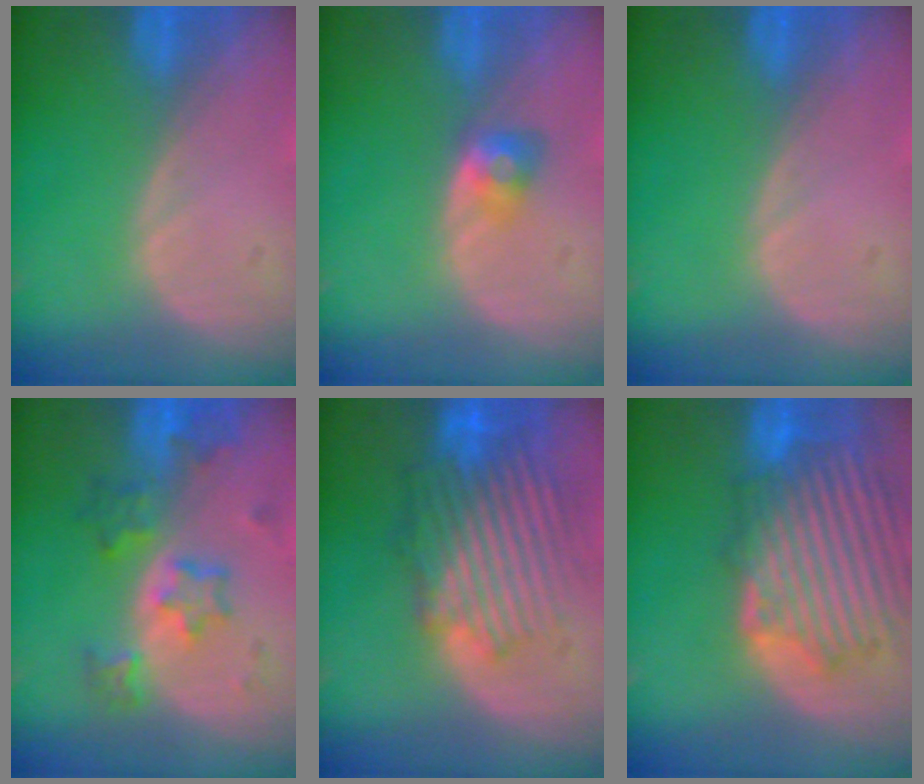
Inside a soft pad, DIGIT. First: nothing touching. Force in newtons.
{"total": 2.9, "press": 2.5, "slide": 1.6}
{"total": 0.0}
{"total": 6.0, "press": 6.0, "slide": 0.4}
{"total": 10.0, "press": 9.1, "slide": 4.0}
{"total": 11.8, "press": 11.1, "slide": 4.0}